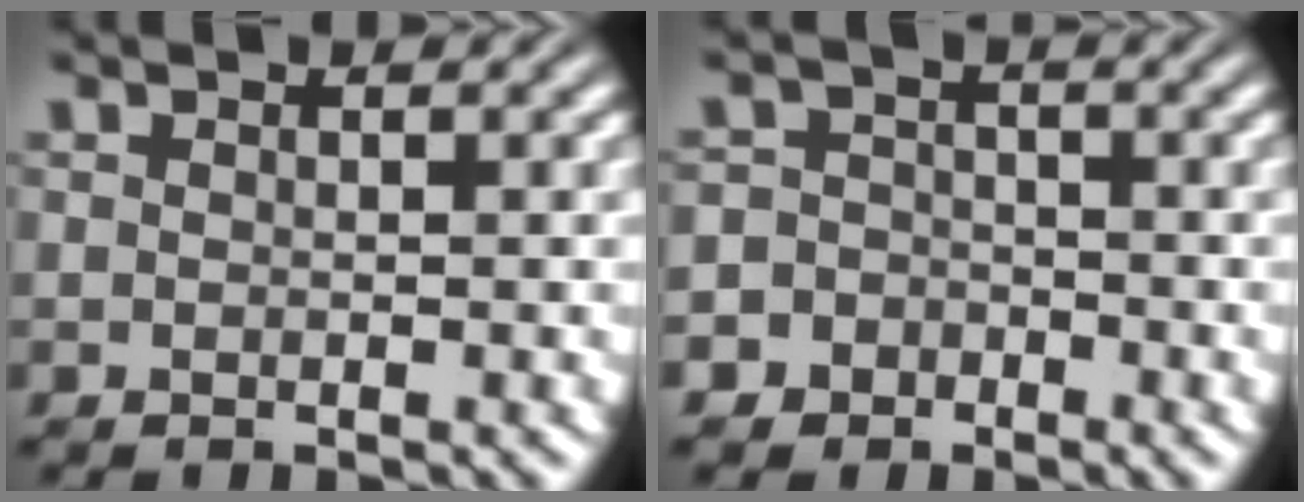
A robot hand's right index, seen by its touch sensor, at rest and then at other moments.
{"total": 5.2, "force": [-2.7, 4.4, 0.4], "torque": [-0.010, -0.015, -0.053]}